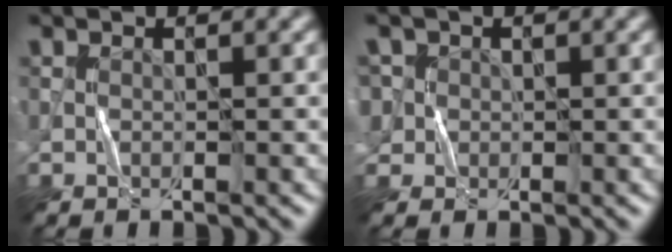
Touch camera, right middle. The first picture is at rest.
{"total": 3.1, "force": [1.1, 2.8, 0.9], "torque": [-0.015, 0.013, 0.012]}